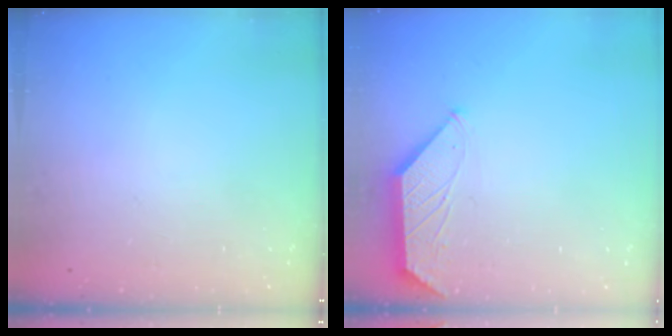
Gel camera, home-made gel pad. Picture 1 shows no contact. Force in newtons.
{"total": 1.3, "press": 1.2, "slide": 0.3}